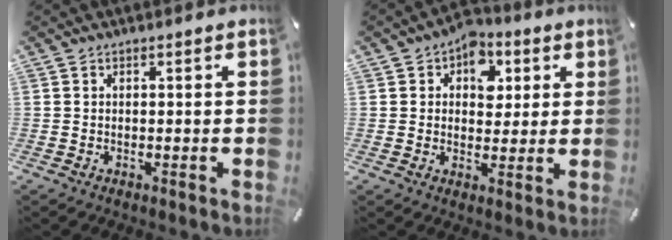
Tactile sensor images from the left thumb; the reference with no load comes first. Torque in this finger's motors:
{"motor_torque": [1.41, 1.41, 0.82, -0.56, 0.21]}